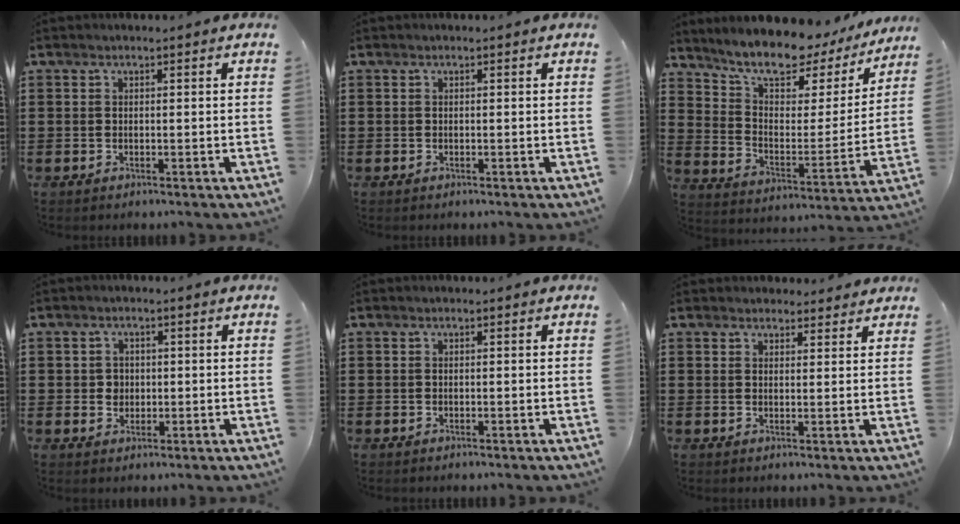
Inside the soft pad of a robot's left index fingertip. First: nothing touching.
{"total": 0.0}
{"total": 9.8, "force": [8.6, 2.3, 4.0], "torque": [-0.104, -0.061, 0.147]}
{"total": 2.2, "force": [0.1, 2.1, 0.7], "torque": [-0.022, 0.008, 0.000]}
{"total": 0.0}
{"total": 2.4, "force": [2.2, 0.8, 0.0], "torque": [0.001, -0.002, 0.042]}